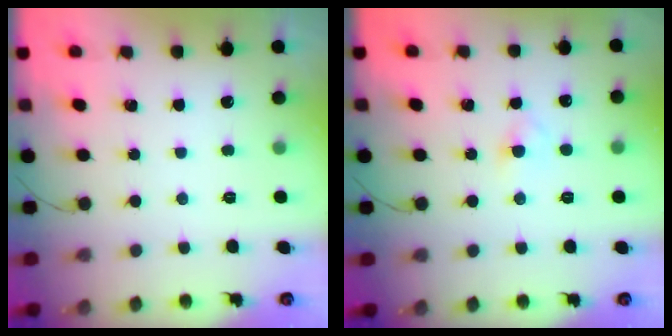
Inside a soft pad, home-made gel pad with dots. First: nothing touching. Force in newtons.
{"total": 2.5, "press": 2.4, "slide": 0.6}